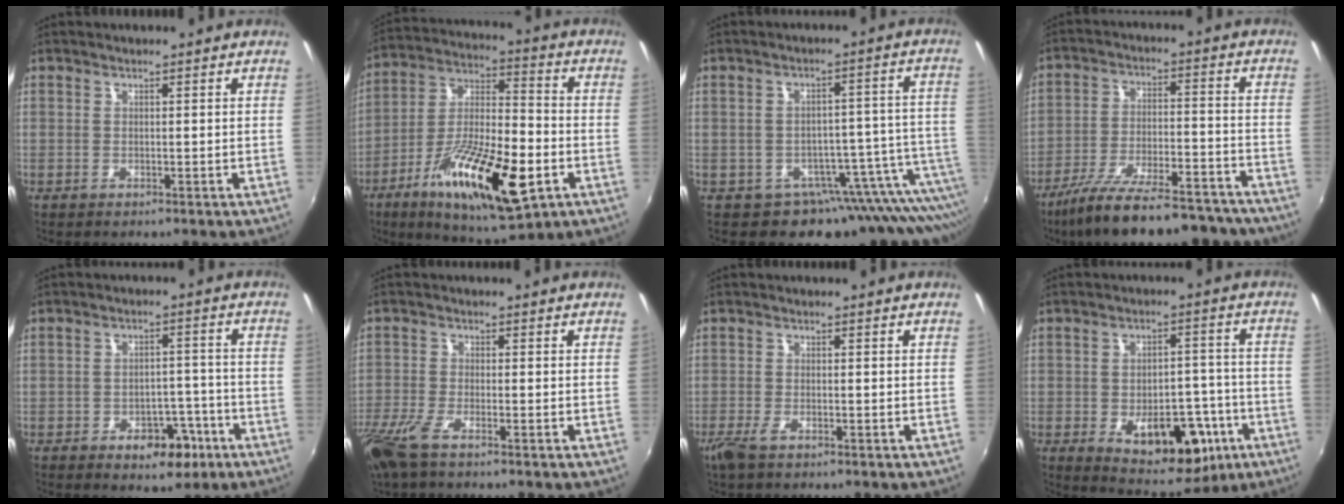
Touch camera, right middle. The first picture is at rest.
{"total": 21.0, "force": [-8.9, 6.2, 18.0], "torque": [-0.318, -0.029, -0.146]}
{"total": 11.5, "force": [-9.6, 3.7, 5.3], "torque": [-0.039, -0.015, -0.138]}
{"total": 22.7, "force": [-19.1, 5.6, 10.9], "torque": [-0.193, -0.030, -0.271]}
{"total": 6.7, "force": [-3.9, 3.9, 3.8], "torque": [-0.058, 0.014, -0.040]}
{"total": 8.2, "force": [-5.5, 2.2, 5.6], "torque": [-0.142, -0.030, -0.111]}
{"total": 3.1, "force": [-2.1, 1.0, 2.0], "torque": [-0.049, -0.009, -0.041]}
{"total": 13.7, "force": [-5.4, 7.3, 10.2], "torque": [-0.148, -0.002, -0.058]}